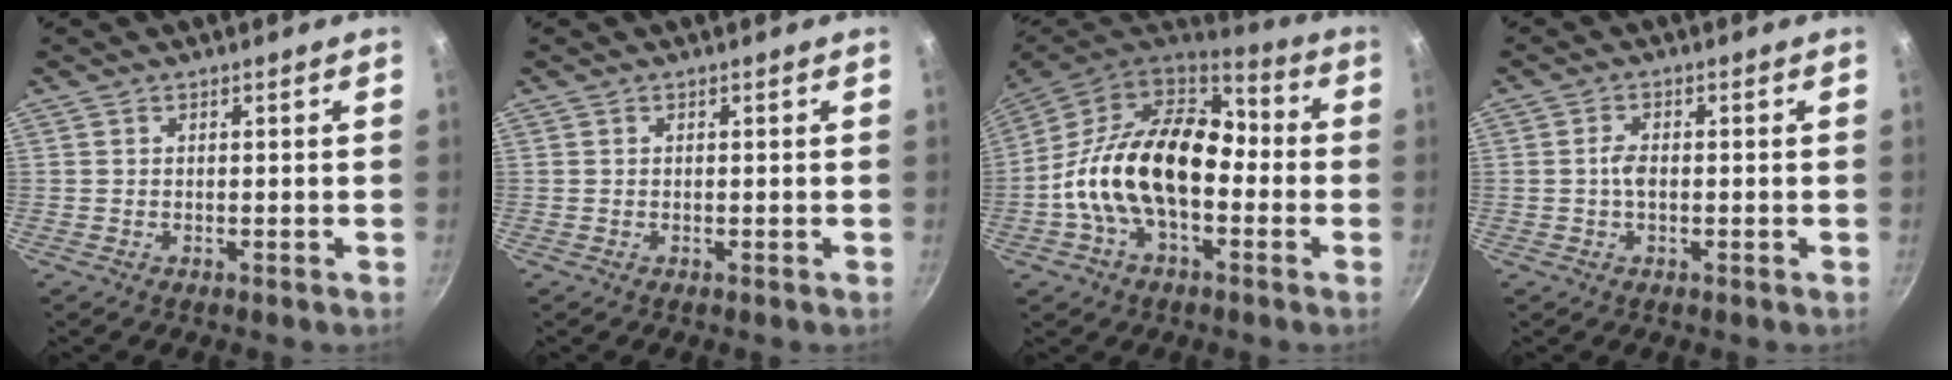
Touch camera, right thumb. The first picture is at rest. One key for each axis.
{"total": 0.0}
{"total": 21.0, "fx": -2.4, "fy": 13.0, "fz": 16.3, "tx": -0.256, "ty": 0.048, "tz": -0.058}
{"total": 2.5, "fx": -0.3, "fy": 1.4, "fz": 2.0, "tx": -0.039, "ty": 0.008, "tz": -0.008}